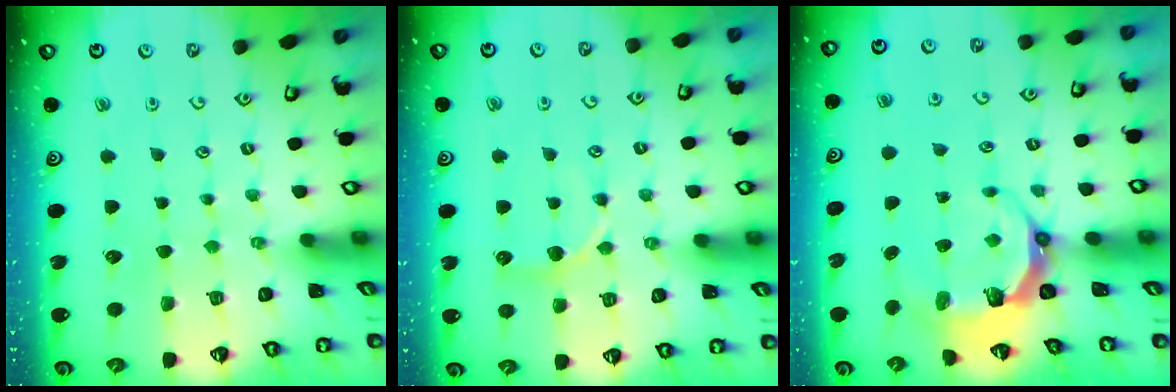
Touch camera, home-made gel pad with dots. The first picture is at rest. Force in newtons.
{"total": 6.5, "press": 6.5, "slide": 0.3}
{"total": 7.2, "press": 6.0, "slide": 4.1}